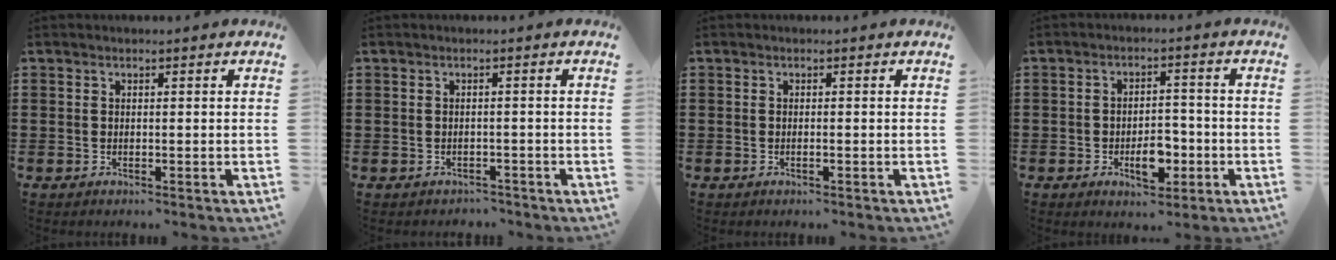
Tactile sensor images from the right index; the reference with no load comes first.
{"total": 1.2, "force": [-1.1, 0.6, -0.1], "torque": [-0.003, 0.003, -0.026]}
{"total": 0.5, "force": [-0.2, 0.0, 0.5], "torque": [-0.008, -0.002, -0.004]}
{"total": 5.8, "force": [-2.2, 2.9, 4.5], "torque": [-0.064, 0.007, -0.039]}